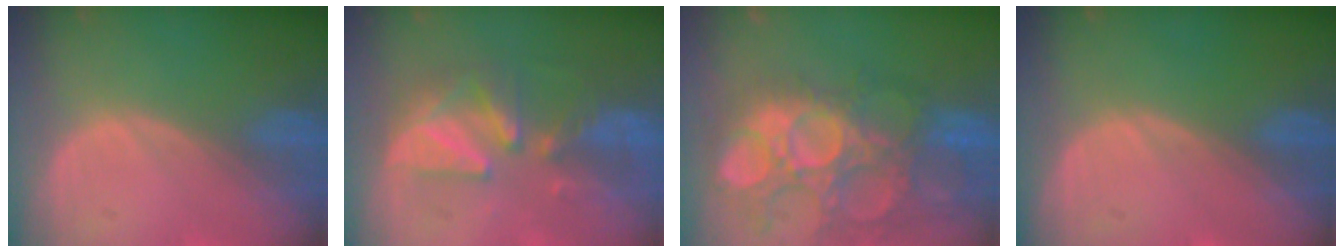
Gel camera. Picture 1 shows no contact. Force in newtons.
{"total": 7.9, "press": 7.8, "slide": 1.3}
{"total": 13.5, "press": 12.4, "slide": 5.4}
{"total": 0.0}